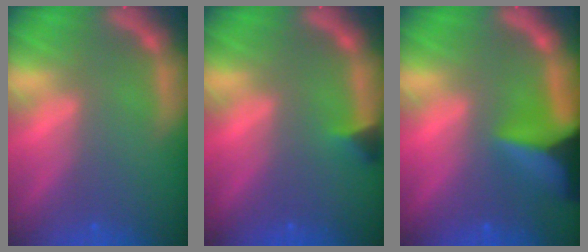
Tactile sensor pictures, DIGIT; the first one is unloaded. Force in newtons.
{"total": 1.4}
{"total": 9.4}